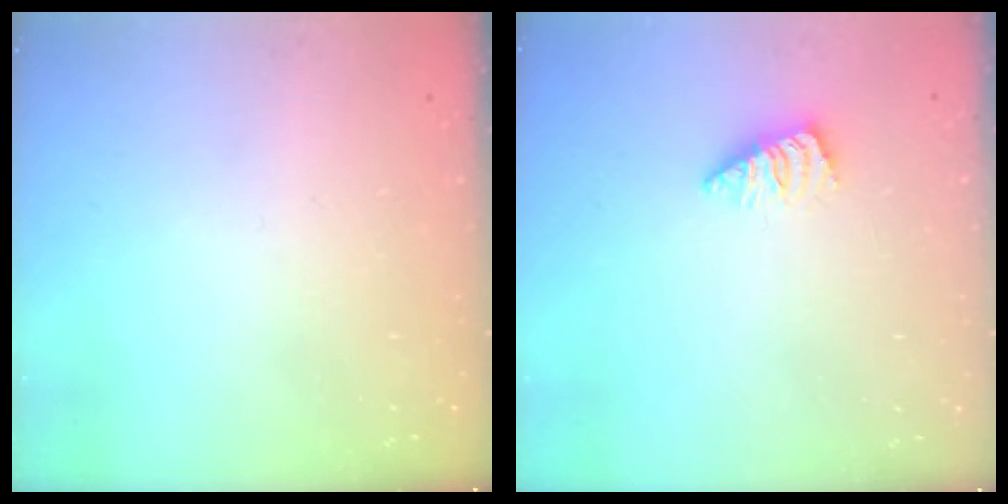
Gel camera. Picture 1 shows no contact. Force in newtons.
{"total": 1.2, "press": 1.1, "slide": 0.4}